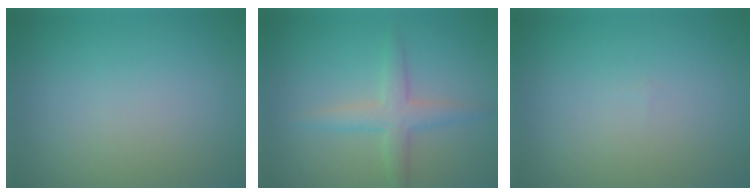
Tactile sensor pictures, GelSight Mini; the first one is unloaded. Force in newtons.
{"total": 2.9, "press": 2.9, "slide": 0.1}
{"total": 0.0}